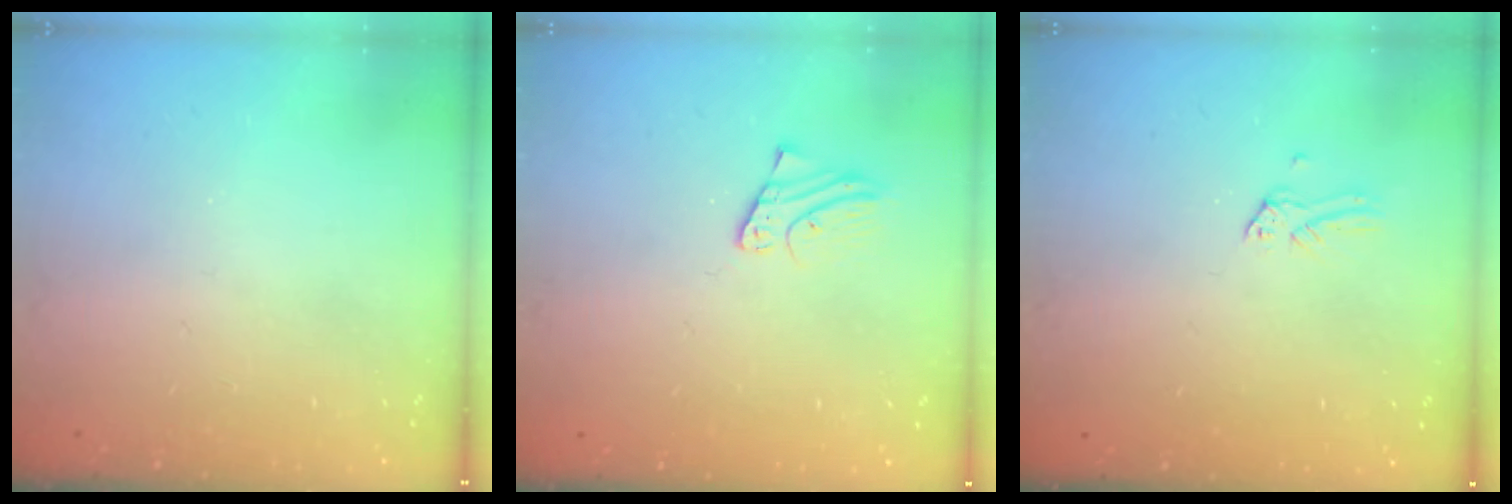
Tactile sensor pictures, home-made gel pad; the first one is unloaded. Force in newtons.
{"total": 2.6, "press": 2.6, "slide": 0.2}
{"total": 0.0}